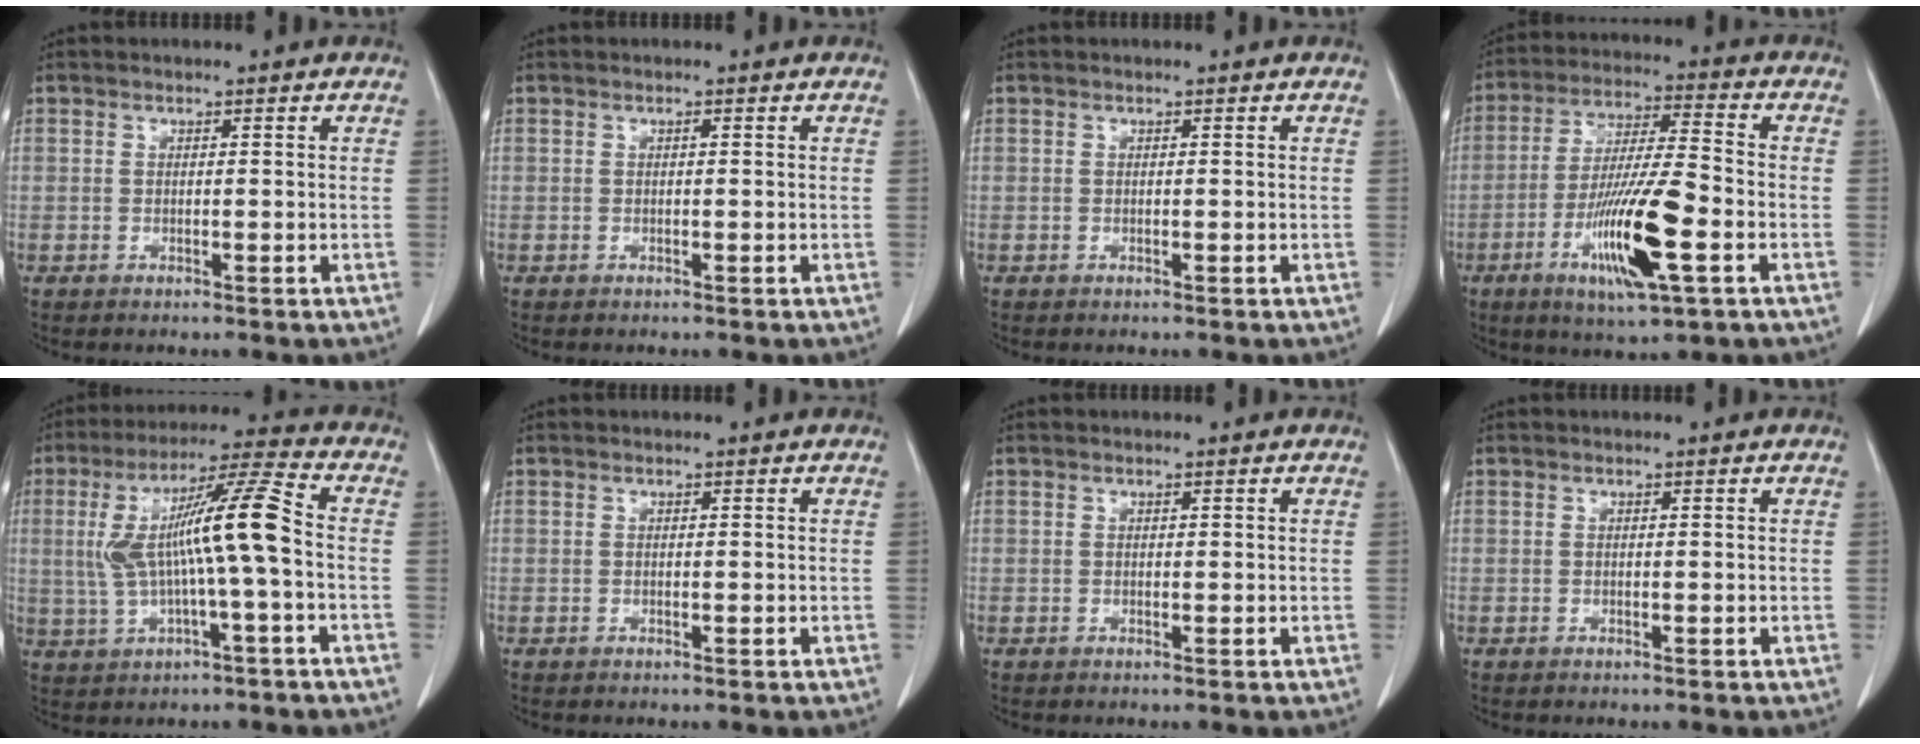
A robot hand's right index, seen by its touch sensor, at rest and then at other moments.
{"total": 0.0}
{"total": 0.0}
{"total": 14.6, "force": [-5.0, 1.4, 13.6], "torque": [-0.252, -0.016, -0.085]}
{"total": 12.7, "force": [0.0, 0.5, 12.7], "torque": [-0.232, 0.024, 0.000]}
{"total": 0.0}
{"total": 0.0}
{"total": 0.0}